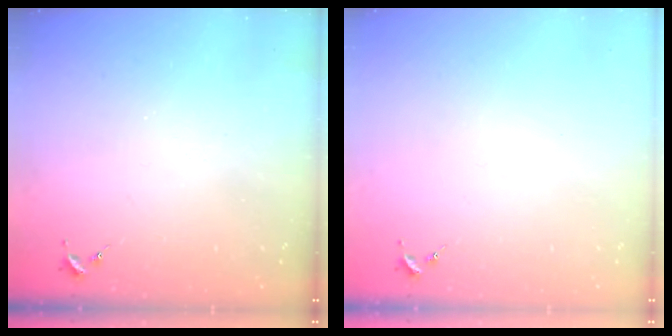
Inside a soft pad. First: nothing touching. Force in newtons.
{"total": 0.0}